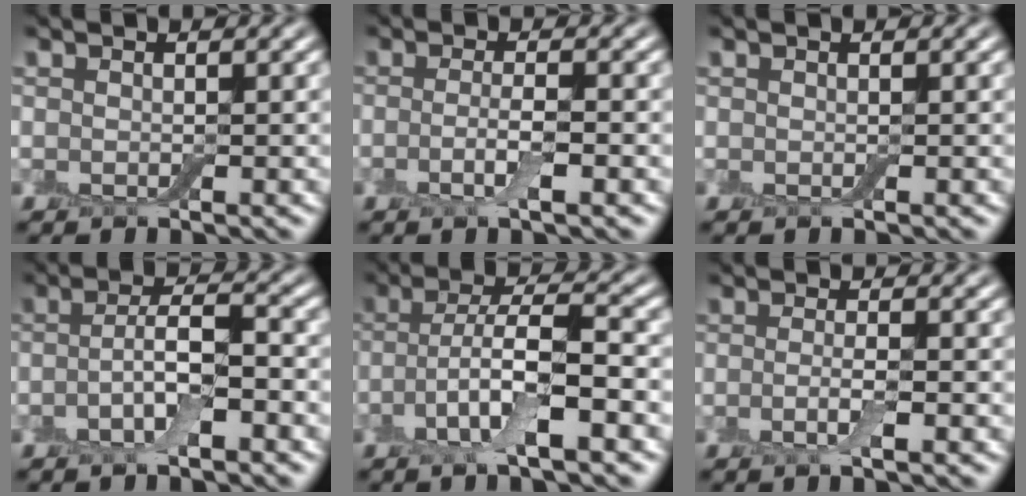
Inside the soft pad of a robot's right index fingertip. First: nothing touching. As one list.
[{"total": 2.7, "force": [-0.8, 0.5, 2.5], "torque": [-0.048, 0.000, -0.020]}, {"total": 0.0}, {"total": 4.0, "force": [-1.4, 1.2, 3.6], "torque": [-0.071, 0.006, -0.031]}, {"total": 6.7, "force": [-2.4, 1.8, 6.0], "torque": [-0.118, 0.007, -0.047]}, {"total": 2.1, "force": [-0.6, 0.4, 1.9], "torque": [-0.040, -0.004, -0.016]}]